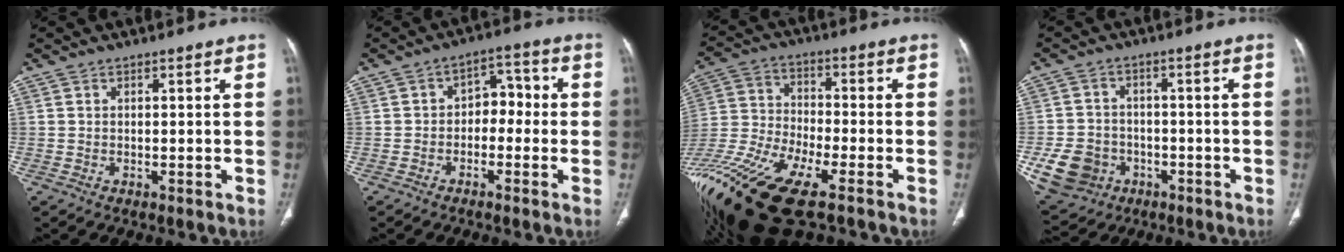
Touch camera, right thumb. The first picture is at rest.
{"total": 5.9, "force": [-1.2, 4.2, 4.0], "torque": [-0.028, 0.035, -0.032]}
{"total": 24.2, "force": [-15.0, 8.0, 17.3], "torque": [-0.446, -0.017, -0.278]}
{"total": 10.9, "force": [-3.7, 9.3, 4.3], "torque": [-0.083, 0.022, -0.050]}